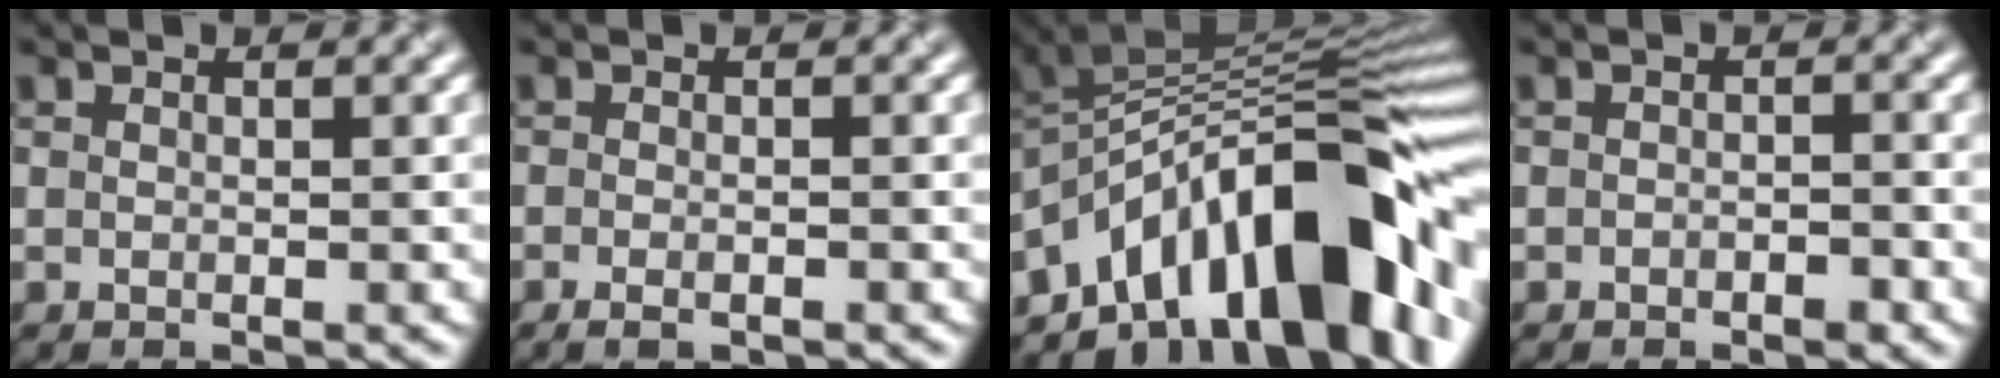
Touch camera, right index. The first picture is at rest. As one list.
[{"total": 1.2, "force": [-0.7, 0.1, 0.9], "torque": [-0.019, -0.004, -0.014]}, {"total": 14.7, "force": [-6.6, 6.4, 11.4], "torque": [-0.159, 0.037, -0.122]}, {"total": 0.9, "force": [-0.7, 0.3, 0.4], "torque": [-0.005, 0.001, -0.011]}]